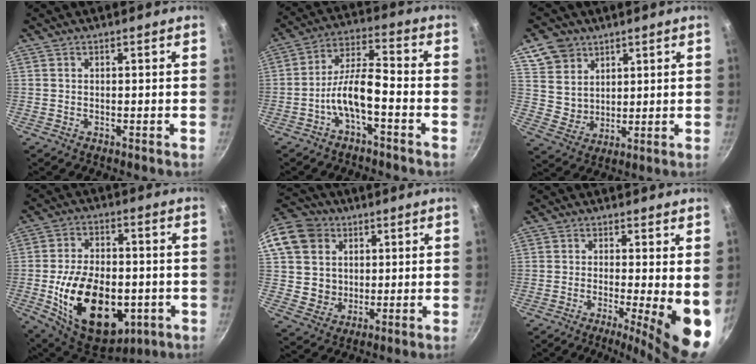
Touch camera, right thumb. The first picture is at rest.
{"total": 8.1, "force": [-3.7, 2.5, 6.8], "torque": [-0.135, 0.045, -0.072]}
{"total": 8.9, "force": [4.9, 7.1, 2.5], "torque": [-0.023, -0.015, 0.101]}
{"total": 23.1, "force": [-5.1, 14.3, 17.4], "torque": [-0.271, 0.011, -0.064]}
{"total": 14.2, "force": [4.2, 12.4, 5.5], "torque": [-0.086, 0.011, 0.078]}
{"total": 10.4, "force": [-1.6, 2.2, 10.1], "torque": [-0.128, -0.013, -0.021]}